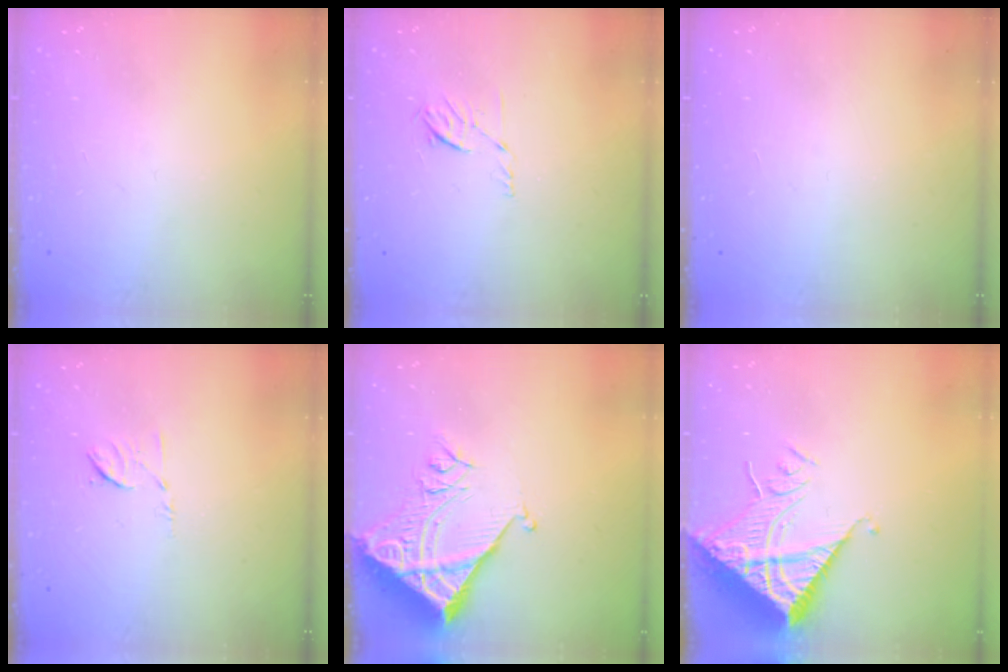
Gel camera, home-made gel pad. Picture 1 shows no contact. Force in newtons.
{"total": 5.2, "press": 5.1, "slide": 0.9}
{"total": 1.5, "press": 1.5, "slide": 0.1}
{"total": 6.6, "press": 6.5, "slide": 1.1}
{"total": 9.6, "press": 9.5, "slide": 1.1}
{"total": 16.2, "press": 16.1, "slide": 2.1}